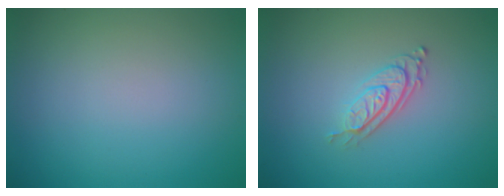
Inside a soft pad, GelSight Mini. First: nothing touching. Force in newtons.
{"total": 2.7, "press": 2.0, "slide": 1.9}